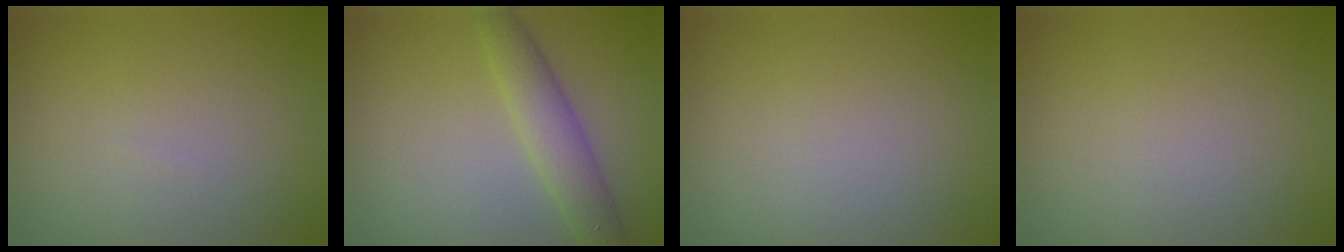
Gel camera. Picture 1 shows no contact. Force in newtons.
{"total": 3.6, "press": 3.6, "slide": 0.1}
{"total": 0.0}
{"total": 0.0}